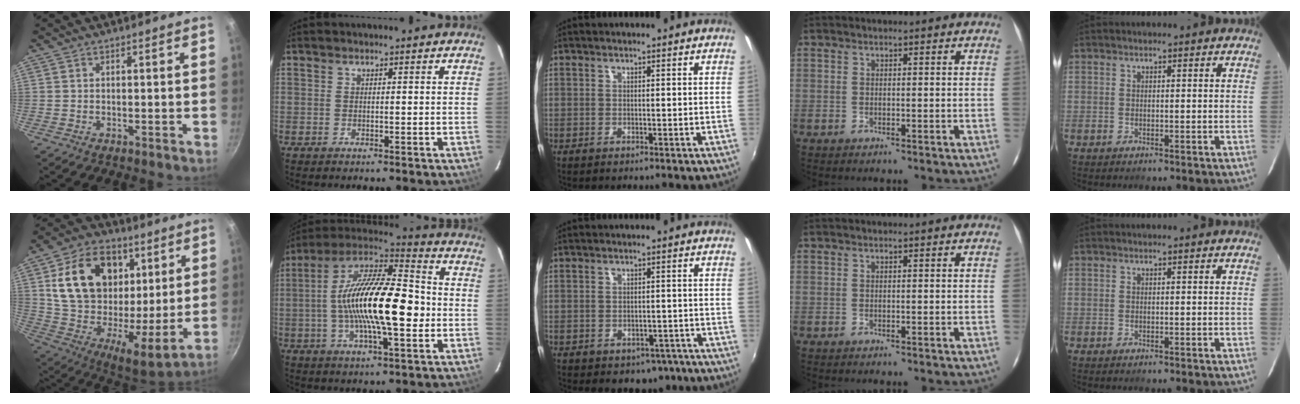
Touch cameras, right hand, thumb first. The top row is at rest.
{"thumb": {"total": 24.2, "force": [9.0, 16.0, 15.8], "torque": [-0.254, -0.026, 0.146]}, "index": {"total": 20.8, "force": [-1.8, 6.1, 19.8], "torque": [-0.354, 0.013, -0.044]}, "middle": {"total": 6.4, "force": [-3.8, 4.6, 2.5], "torque": [-0.048, 0.000, -0.034]}}